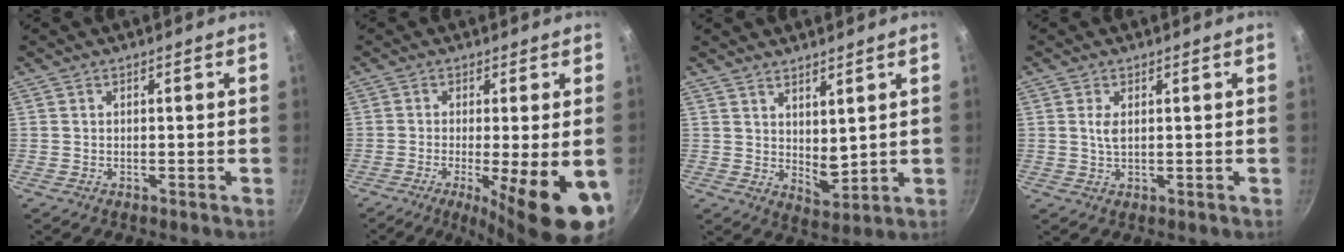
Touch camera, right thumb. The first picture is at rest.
{"total": 13.3, "force": [-4.3, 2.6, 12.3], "torque": [-0.181, -0.013, -0.057]}
{"total": 5.5, "force": [3.1, 2.2, 4.0], "torque": [-0.055, -0.031, 0.055]}
{"total": 2.2, "force": [0.6, 1.0, 1.8], "torque": [-0.035, -0.004, 0.012]}